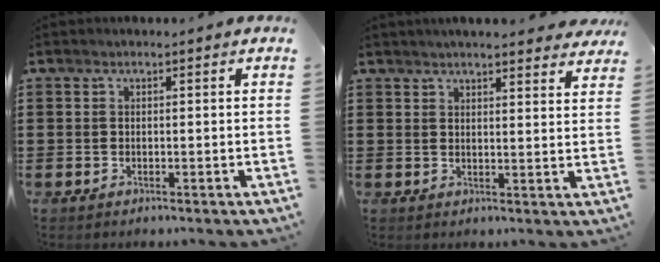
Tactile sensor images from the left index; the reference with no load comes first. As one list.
[{"total": 3.7, "force": [3.6, -0.1, 0.9], "torque": [-0.028, -0.009, 0.065]}]